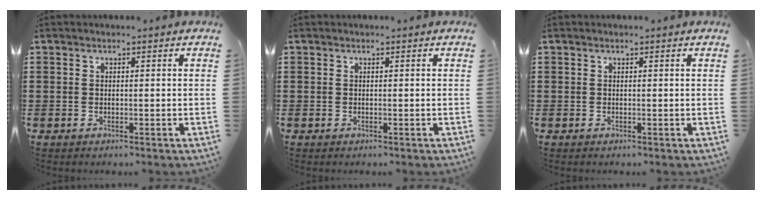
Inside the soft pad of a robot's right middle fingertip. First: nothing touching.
{"total": 0.0}
{"total": 0.0}